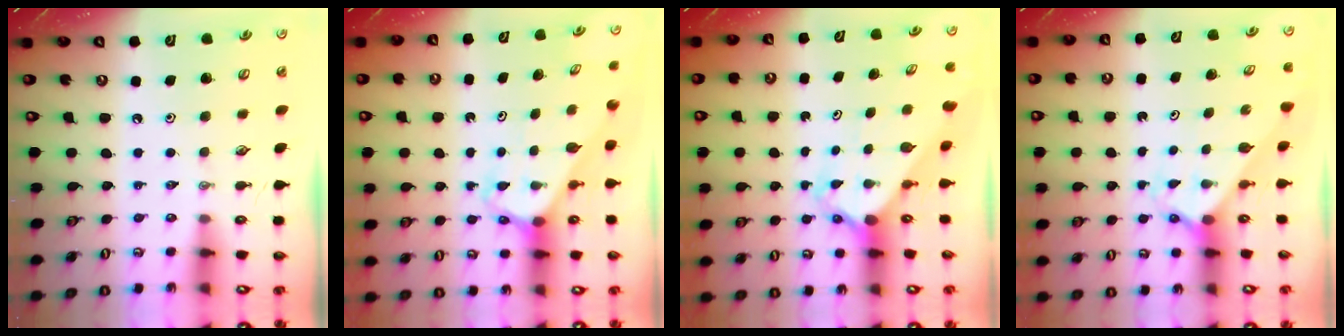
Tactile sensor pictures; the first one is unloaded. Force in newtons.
{"total": 2.9, "press": 2.9, "slide": 0.2}
{"total": 2.8, "press": 2.8, "slide": 0.1}
{"total": 1.9, "press": 1.9, "slide": 0.1}